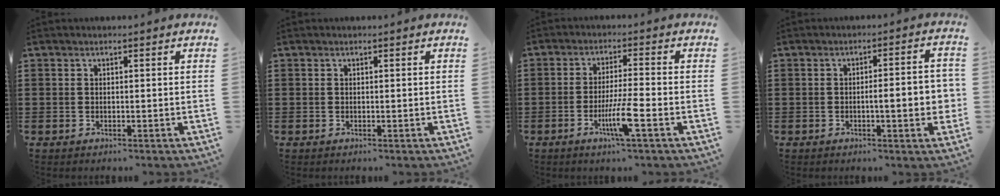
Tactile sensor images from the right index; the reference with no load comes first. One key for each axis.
{"total": 0.0}
{"total": 6.4, "fx": -2.6, "fy": 0.1, "fz": 5.9, "tx": -0.117, "ty": -0.020, "tz": -0.049}
{"total": 5.9, "fx": -0.9, "fy": 0.8, "fz": 5.8, "tx": -0.077, "ty": -0.007, "tz": -0.019}